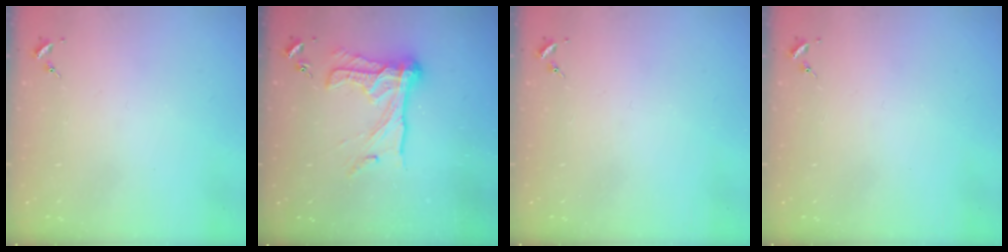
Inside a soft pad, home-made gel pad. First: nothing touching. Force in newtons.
{"total": 17.8, "press": 17.7, "slide": 1.8}
{"total": 0.0}
{"total": 0.0}